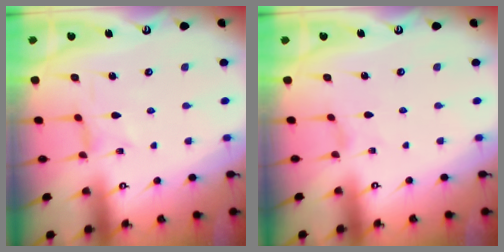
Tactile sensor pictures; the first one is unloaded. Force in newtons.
{"total": 0.7, "press": 0.6, "slide": 0.2}